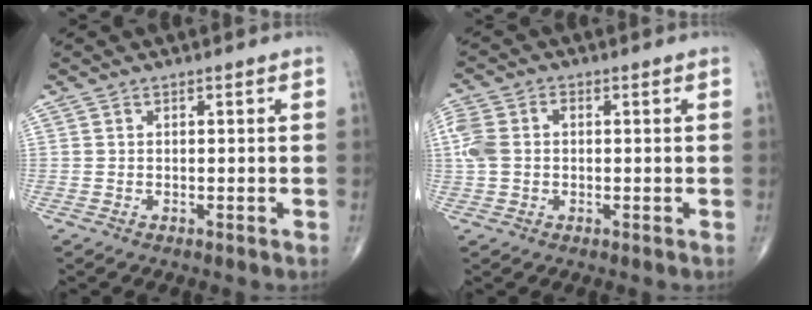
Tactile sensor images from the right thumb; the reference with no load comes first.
{"total": 6.2, "force": [0.2, 4.5, 4.2], "torque": [-0.112, 0.021, 0.001]}